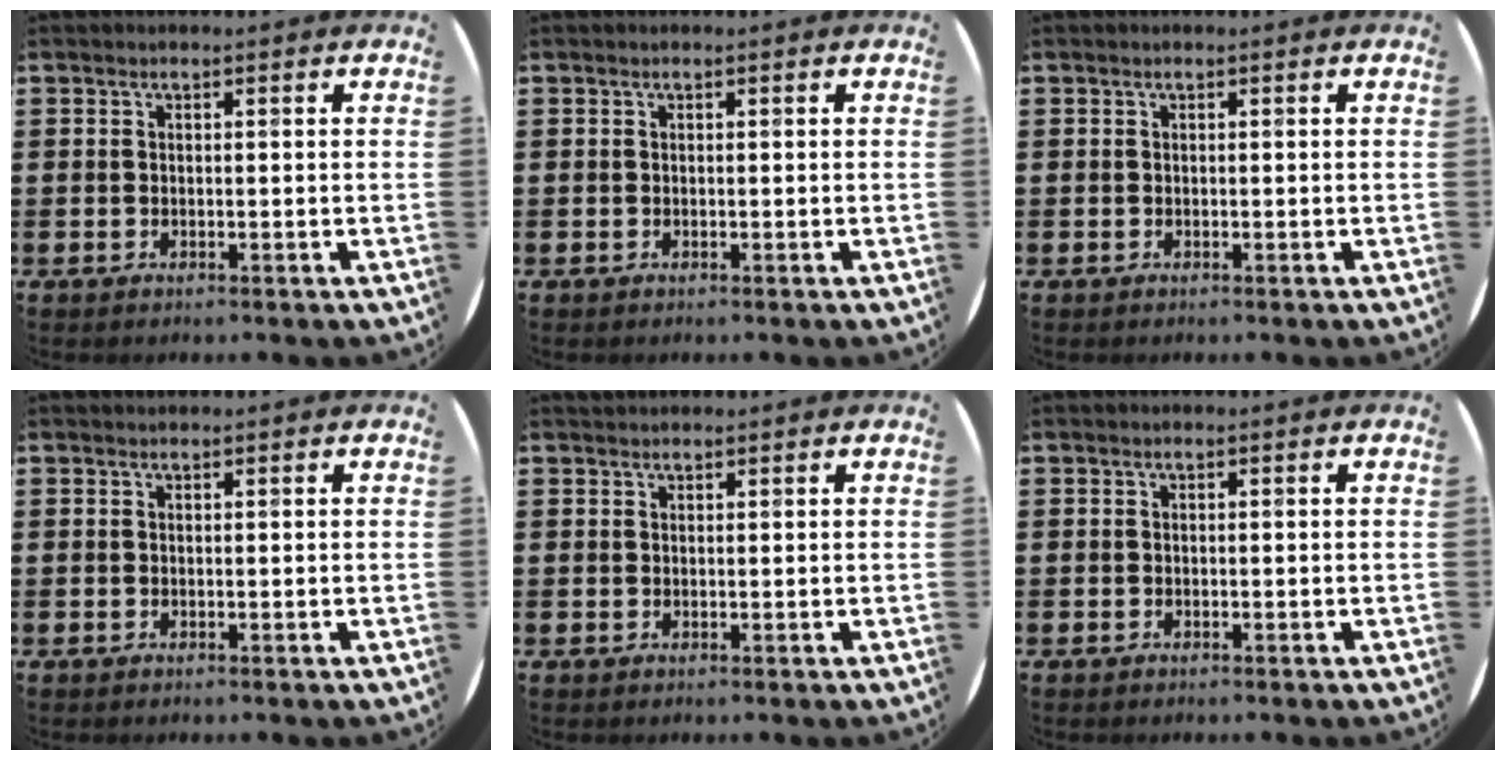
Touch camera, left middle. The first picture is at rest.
{"total": 0.0}
{"total": 0.0}
{"total": 0.0}
{"total": 0.7, "force": [0.7, 0.2, -0.1], "torque": [0.003, 0.004, 0.014]}
{"total": 0.0}